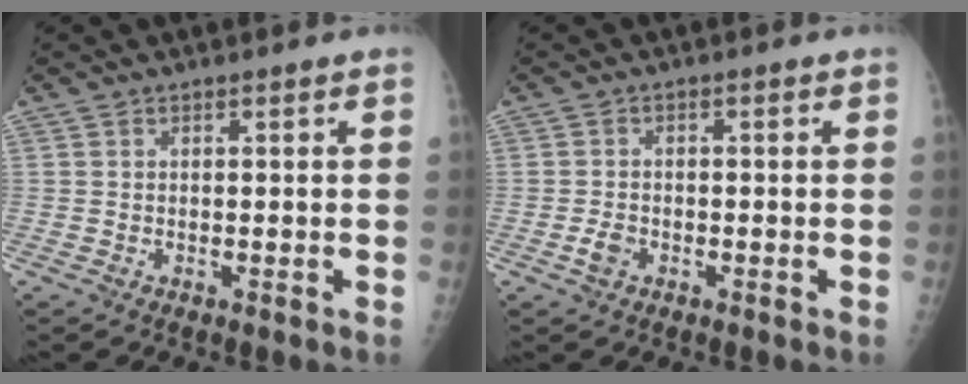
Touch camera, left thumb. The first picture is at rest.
{"total": 2.6, "force": [-1.2, 1.8, 1.4], "torque": [-0.025, 0.007, -0.022]}